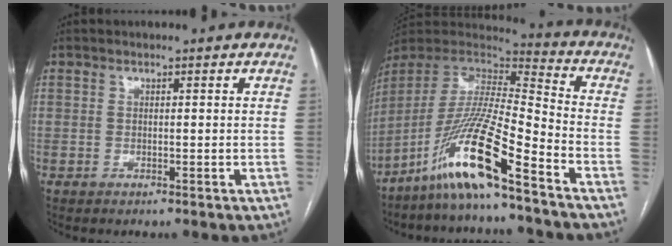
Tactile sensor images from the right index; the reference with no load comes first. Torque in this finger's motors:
{"motor_torque": [1.59, -0.55, 1.04, 0.17]}